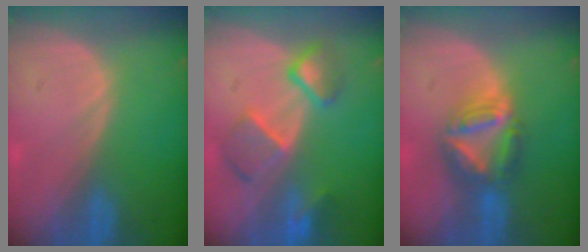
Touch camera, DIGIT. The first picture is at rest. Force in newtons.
{"total": 7.4, "press": 6.8, "slide": 2.8}
{"total": 7.8, "press": 6.7, "slide": 4.0}